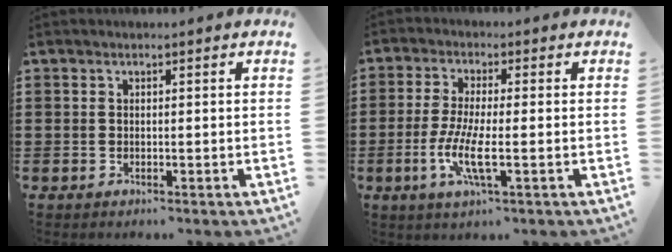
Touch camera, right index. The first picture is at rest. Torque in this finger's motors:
{"motor_torque": [1.24, 0.90, 0.17, 0.08]}